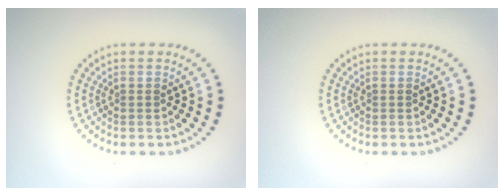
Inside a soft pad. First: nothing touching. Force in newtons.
{"total": 0.0}